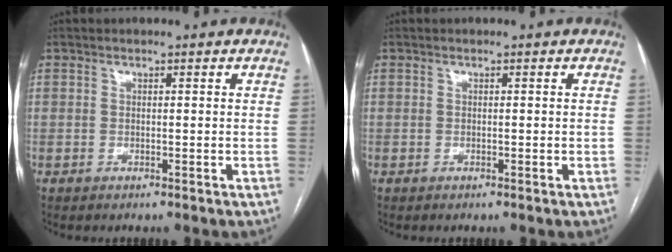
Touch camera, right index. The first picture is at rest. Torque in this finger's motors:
{"motor_torque": [-0.74, 1.25, 0.05, 0.00]}